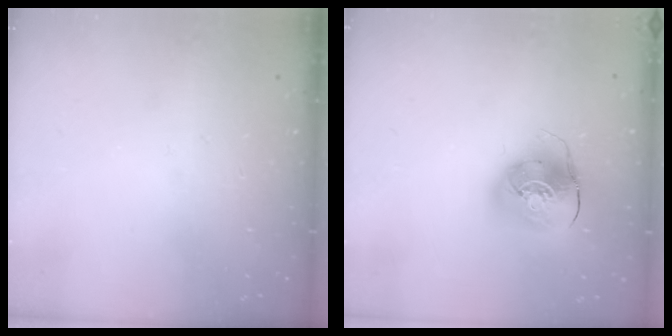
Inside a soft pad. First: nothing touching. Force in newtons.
{"total": 11.2, "press": 11.0, "slide": 1.9}